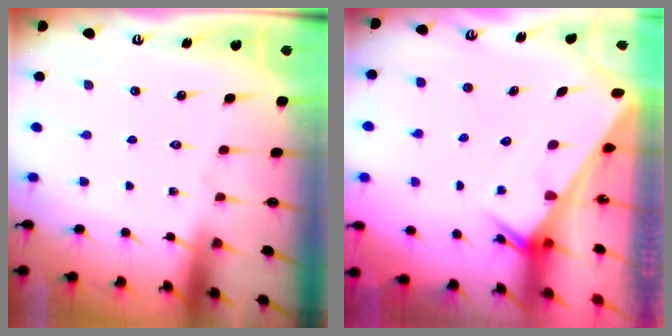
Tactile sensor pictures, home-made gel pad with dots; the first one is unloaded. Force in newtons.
{"total": 2.7, "press": 2.7, "slide": 0.1}